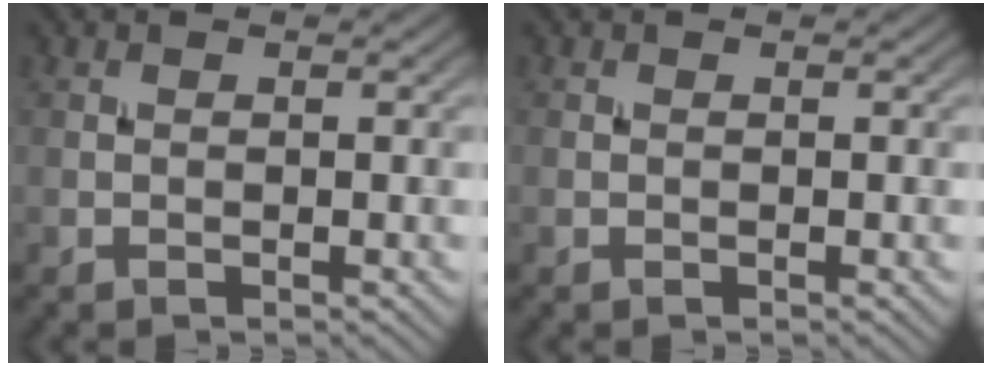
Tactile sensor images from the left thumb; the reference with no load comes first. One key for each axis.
{"total": 0.0}